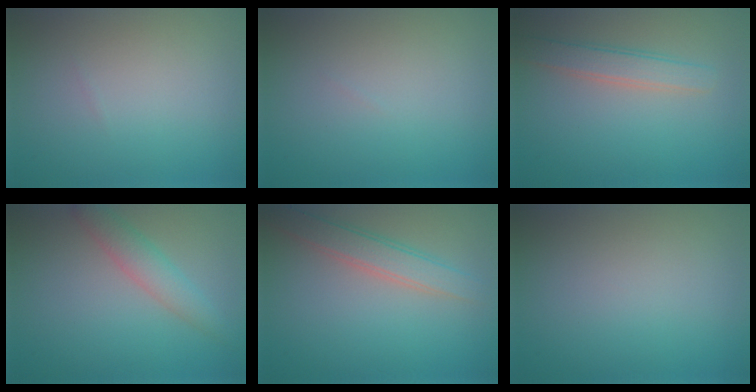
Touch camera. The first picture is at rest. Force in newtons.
{"total": 0.0}
{"total": 2.6, "press": 2.6, "slide": 0.1}
{"total": 2.8, "press": 2.8, "slide": 0.1}
{"total": 3.2, "press": 3.2, "slide": 0.1}
{"total": 0.0}